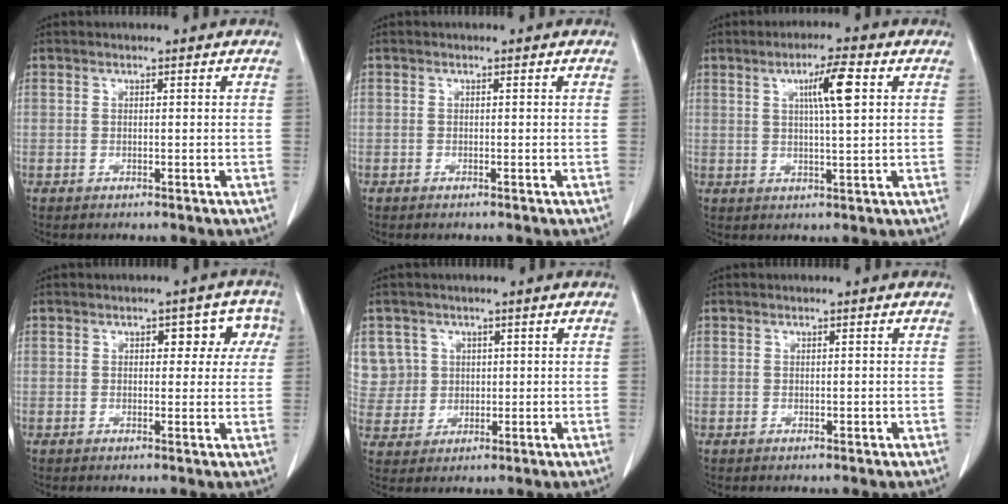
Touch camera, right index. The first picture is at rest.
{"total": 0.0}
{"total": 6.1, "force": [1.9, 0.1, 5.8], "torque": [-0.098, 0.002, 0.032]}
{"total": 5.6, "force": [1.6, 3.2, 4.3], "torque": [-0.031, 0.028, 0.015]}
{"total": 7.2, "force": [2.5, 6.7, 0.0], "torque": [0.002, 0.022, 0.063]}
{"total": 0.6, "force": [-0.1, 0.4, 0.5], "torque": [-0.009, 0.001, 0.001]}